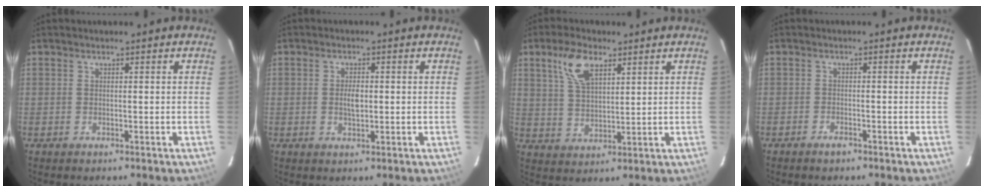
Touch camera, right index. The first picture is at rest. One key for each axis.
{"total": 3.0, "fx": 0.0, "fy": 1.5, "fz": 2.6, "tx": -0.047, "ty": 0.001, "tz": 0.001}
{"total": 8.1, "fx": 4.4, "fy": 3.8, "fz": 5.7, "tx": -0.113, "ty": 0.014, "tz": 0.087}
{"total": 1.8, "fx": -1.5, "fy": 0.7, "fz": 0.8, "tx": -0.019, "ty": 0.002, "tz": -0.029}